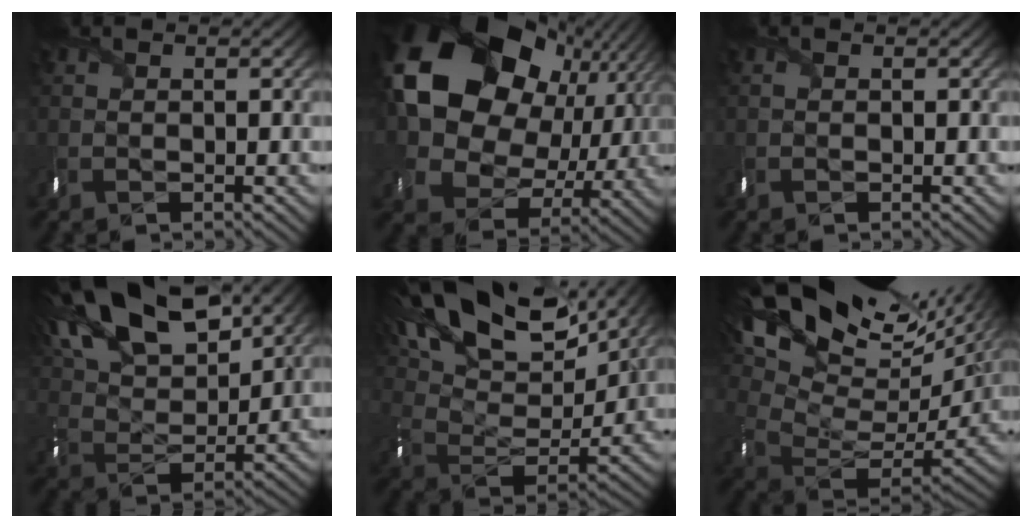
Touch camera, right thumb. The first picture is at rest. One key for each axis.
{"total": 20.0, "fx": 4.5, "fy": 14.9, "fz": 12.4, "tx": -0.271, "ty": -0.001, "tz": 0.093}
{"total": 0.0}
{"total": 17.2, "fx": 10.6, "fy": 8.0, "fz": 11.0, "tx": -0.234, "ty": 0.028, "tz": 0.158}
{"total": 19.3, "fx": 12.4, "fy": 9.0, "fz": 11.8, "tx": -0.256, "ty": 0.034, "tz": 0.192}
{"total": 19.2, "fx": 11.3, "fy": 8.6, "fz": 12.8, "tx": -0.211, "ty": 0.027, "tz": 0.218}